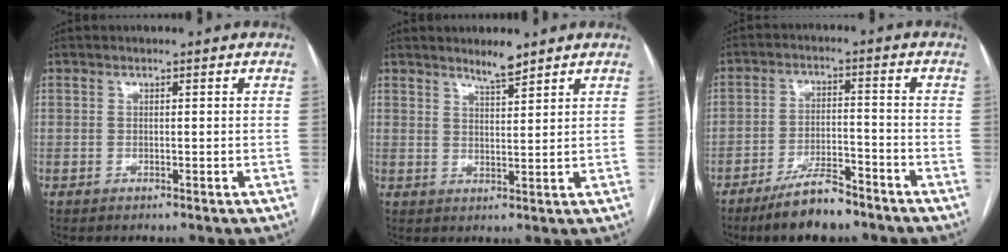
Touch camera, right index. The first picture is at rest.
{"total": 3.4, "force": [3.0, 0.2, 1.6], "torque": [-0.033, -0.006, 0.053]}
{"total": 10.4, "force": [-8.0, 2.6, 6.2], "torque": [-0.110, -0.010, -0.139]}